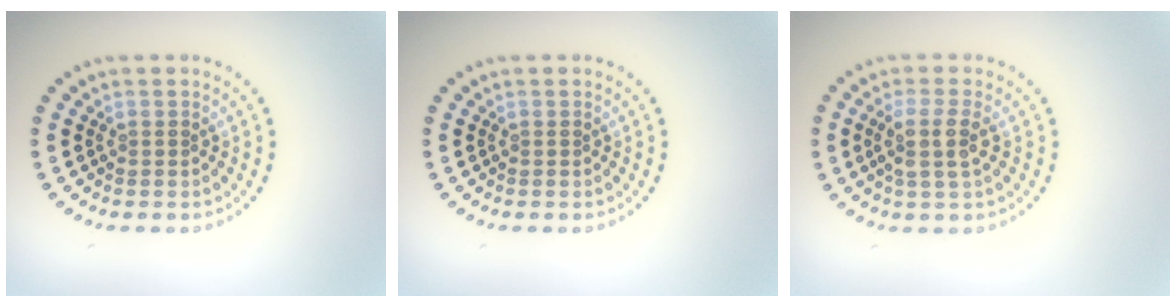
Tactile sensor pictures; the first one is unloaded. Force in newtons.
{"total": 0.0}
{"total": 2.7, "press": 2.3, "slide": 1.5}